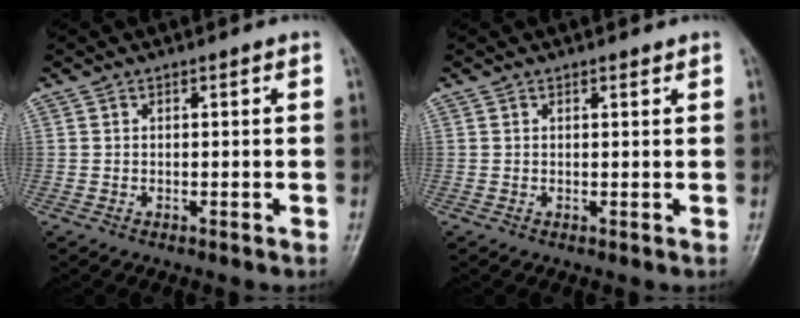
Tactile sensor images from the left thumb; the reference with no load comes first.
{"total": 0.6, "force": [0.5, 0.2, 0.3], "torque": [-0.007, -0.004, 0.008]}